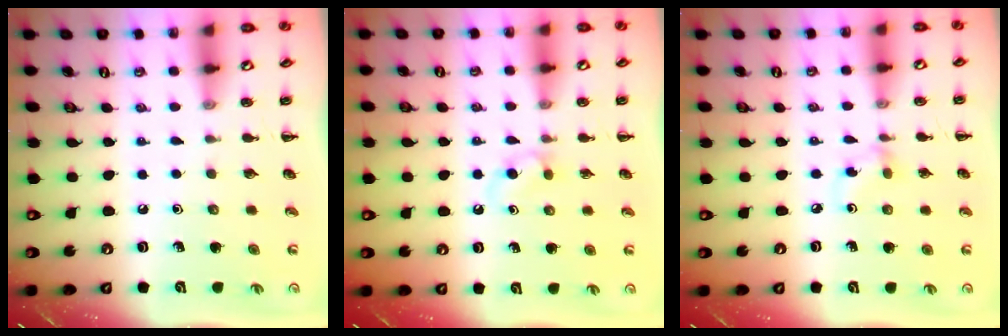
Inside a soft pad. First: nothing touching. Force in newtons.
{"total": 3.7, "press": 3.4, "slide": 1.6}
{"total": 3.6, "press": 3.4, "slide": 1.4}